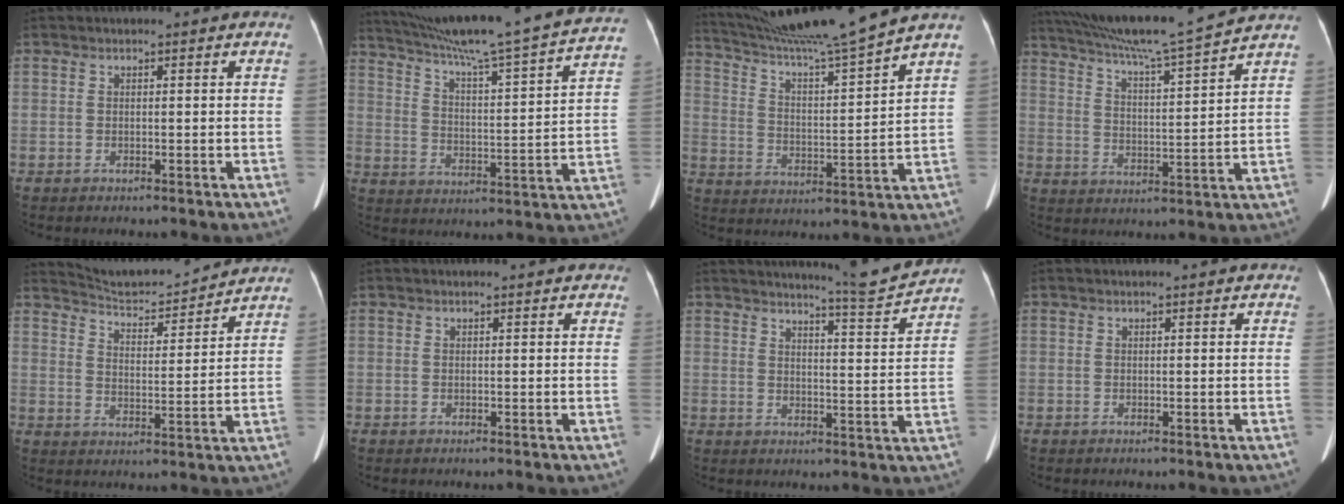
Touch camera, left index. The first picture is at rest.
{"total": 27.8, "force": [24.4, -0.4, 13.2], "torque": [-0.221, -0.039, 0.331]}
{"total": 16.7, "force": [14.9, -3.1, 6.9], "torque": [-0.126, -0.029, 0.241]}
{"total": 15.9, "force": [14.2, -1.6, 7.0], "torque": [-0.127, -0.007, 0.217]}
{"total": 12.0, "force": [11.7, 0.6, 2.3], "torque": [-0.045, 0.006, 0.177]}
{"total": 2.9, "force": [2.7, 0.5, 1.0], "torque": [-0.014, 0.019, 0.024]}
{"total": 8.2, "force": [7.8, -1.8, 1.5], "torque": [-0.038, -0.037, 0.109]}
{"total": 2.0, "force": [1.8, 0.3, 0.7], "torque": [-0.014, 0.018, 0.018]}